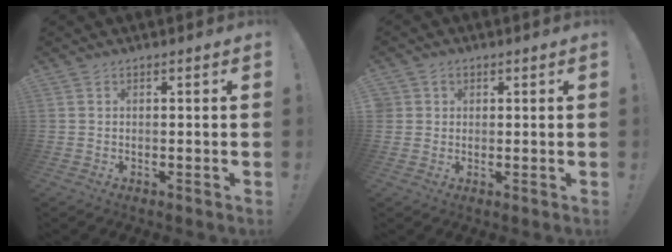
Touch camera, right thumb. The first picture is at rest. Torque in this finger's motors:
{"motor_torque": [0.52, 0.60, 0.38, 0.35, 0.07]}